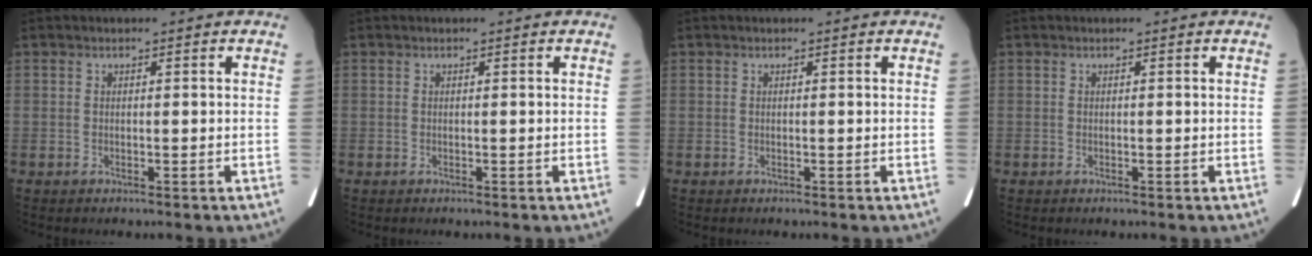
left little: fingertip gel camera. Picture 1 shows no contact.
{"total": 0.0}
{"total": 0.0}
{"total": 0.0}